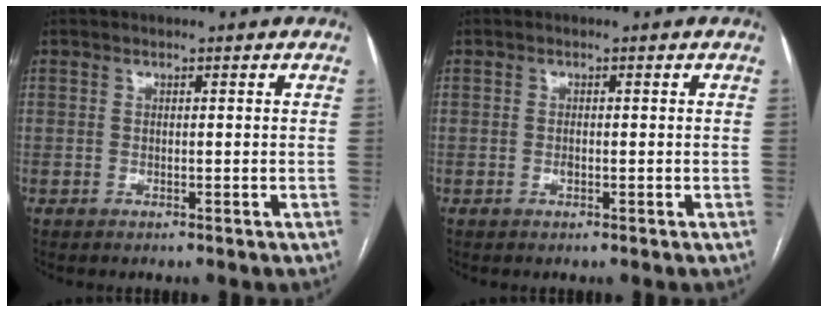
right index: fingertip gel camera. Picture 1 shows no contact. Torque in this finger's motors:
{"motor_torque": [0.14, -0.14, -0.01, 0.03]}